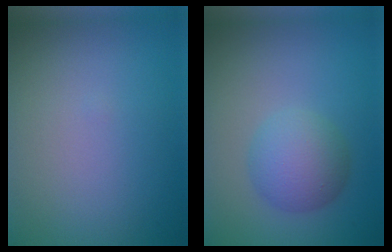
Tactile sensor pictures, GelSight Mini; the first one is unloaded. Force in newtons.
{"total": 4.1, "press": 4.1, "slide": 0.1}